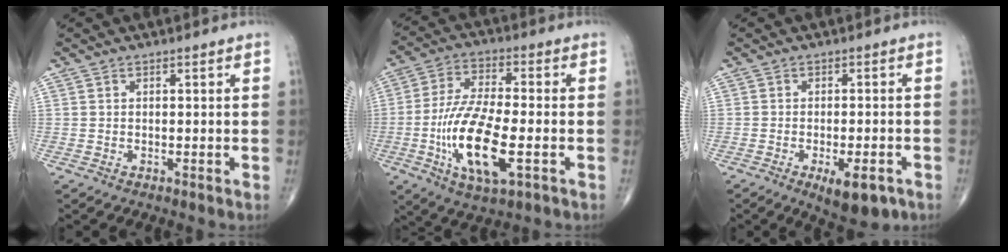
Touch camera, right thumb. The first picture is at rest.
{"total": 15.7, "force": [-4.1, 5.4, 14.2], "torque": [-0.288, 0.006, -0.072]}
{"total": 7.6, "force": [-3.7, 2.8, 6.1], "torque": [-0.084, 0.004, -0.046]}